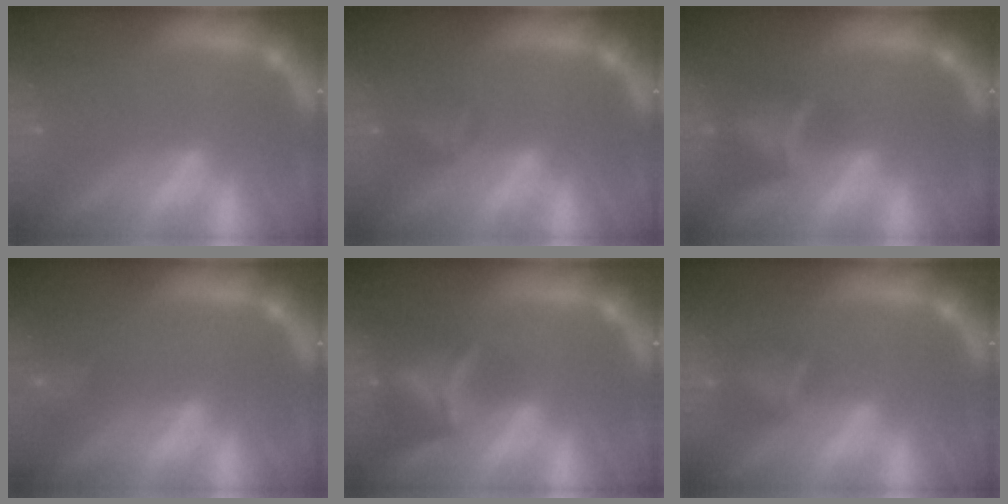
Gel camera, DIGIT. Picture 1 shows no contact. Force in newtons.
{"total": 1.9}
{"total": 4.4}
{"total": 2.9}
{"total": 6.0}
{"total": 2.9}